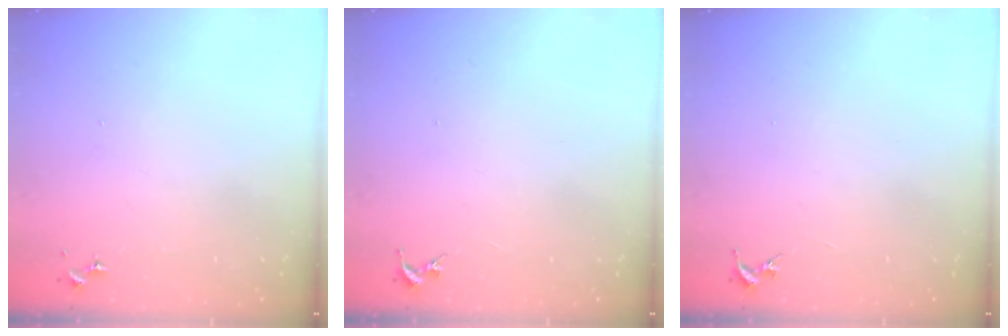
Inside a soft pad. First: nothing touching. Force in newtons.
{"total": 0.0}
{"total": 0.0}